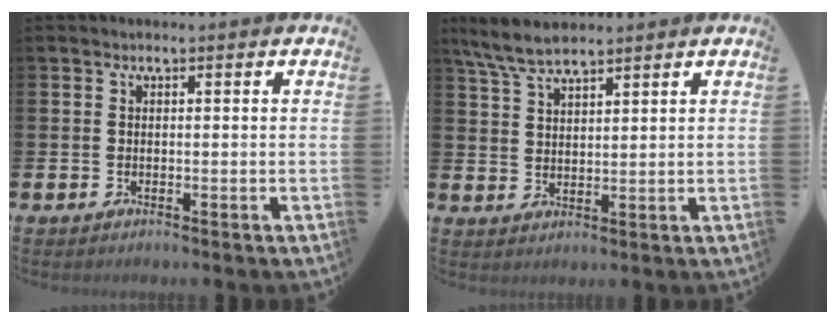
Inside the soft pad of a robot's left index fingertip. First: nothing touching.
{"total": 5.8, "force": [5.2, 1.0, 2.3], "torque": [-0.060, -0.013, 0.096]}